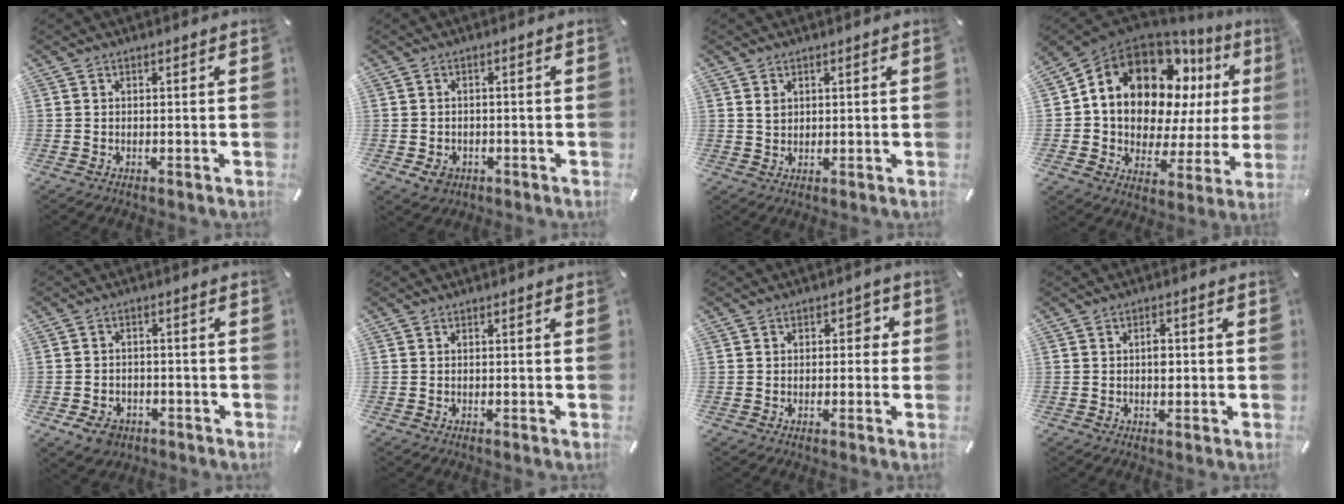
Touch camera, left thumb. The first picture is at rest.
{"total": 4.3, "force": [-2.1, 3.4, 1.7], "torque": [-0.032, 0.004, -0.042]}
{"total": 2.2, "force": [0.8, 1.9, 0.8], "torque": [-0.010, 0.000, 0.014]}
{"total": 17.0, "force": [8.8, 10.9, 9.6], "torque": [-0.161, -0.069, 0.151]}
{"total": 5.4, "force": [-3.1, 3.8, 2.2], "torque": [-0.052, 0.016, -0.060]}
{"total": 0.0}
{"total": 2.7, "force": [-0.3, 2.1, 1.7], "torque": [-0.010, 0.004, -0.016]}
{"total": 2.7, "force": [0.0, 1.8, 2.0], "torque": [-0.024, -0.003, -0.005]}